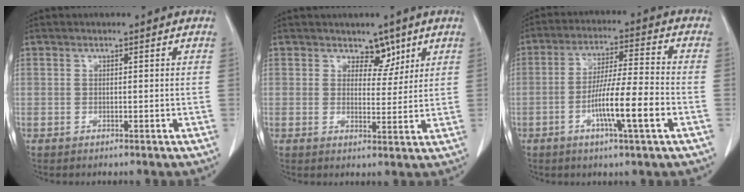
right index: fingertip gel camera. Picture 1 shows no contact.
{"total": 3.5, "force": [2.5, 2.2, 1.2], "torque": [-0.006, -0.003, 0.038]}
{"total": 10.7, "force": [-3.7, 0.1, 10.1], "torque": [-0.180, -0.005, -0.067]}